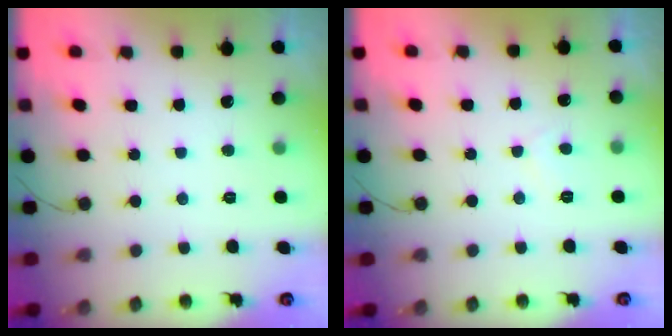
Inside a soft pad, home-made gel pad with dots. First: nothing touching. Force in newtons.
{"total": 3.5, "press": 3.4, "slide": 0.6}